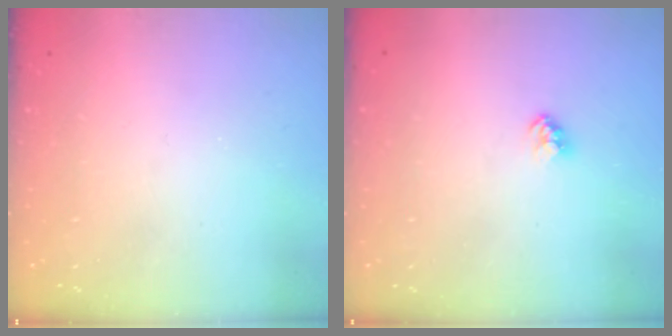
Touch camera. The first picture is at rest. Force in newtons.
{"total": 2.3, "press": 2.3, "slide": 0.1}